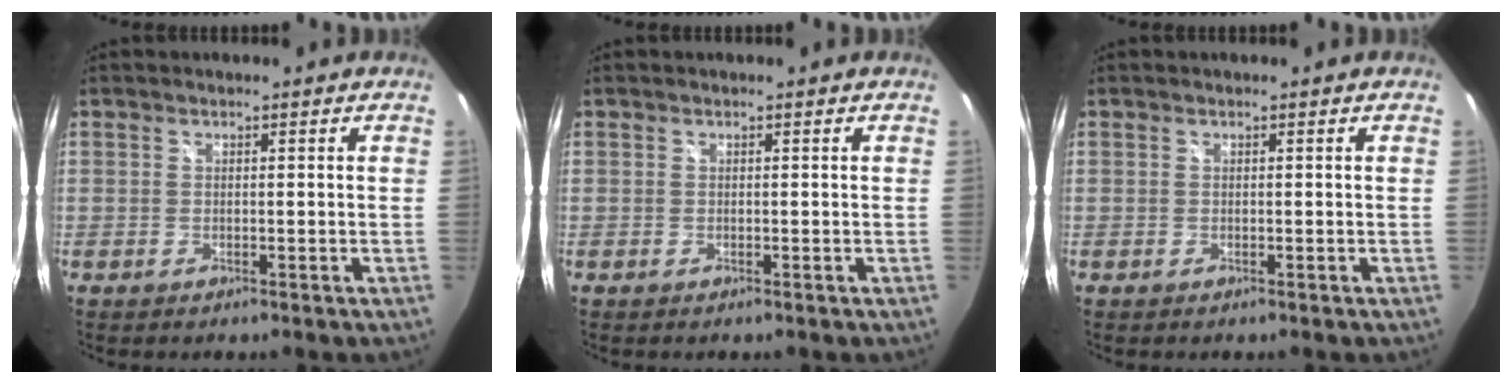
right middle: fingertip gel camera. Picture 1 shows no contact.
{"total": 0.0}
{"total": 0.0}